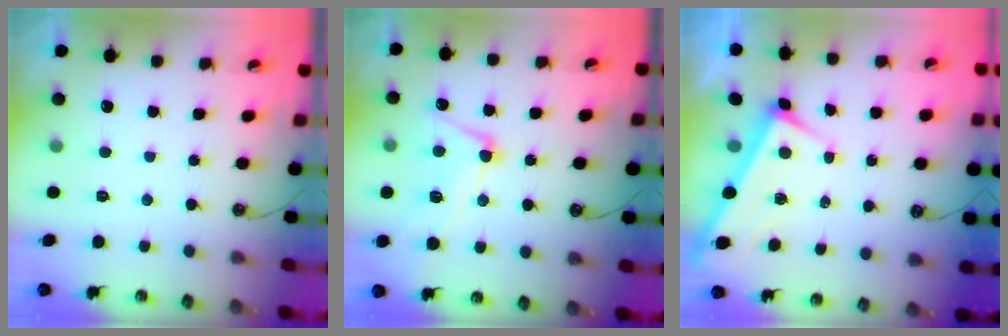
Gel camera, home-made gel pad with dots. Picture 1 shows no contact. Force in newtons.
{"total": 4.4, "press": 4.2, "slide": 1.1}
{"total": 3.7, "press": 3.7, "slide": 0.2}